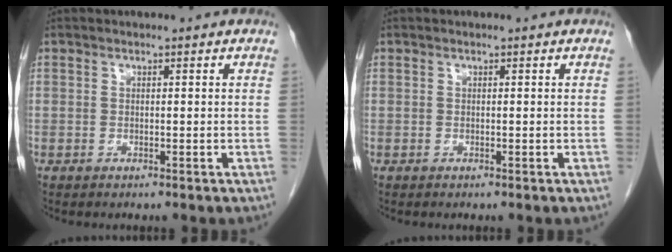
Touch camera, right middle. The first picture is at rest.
{"total": 0.0}